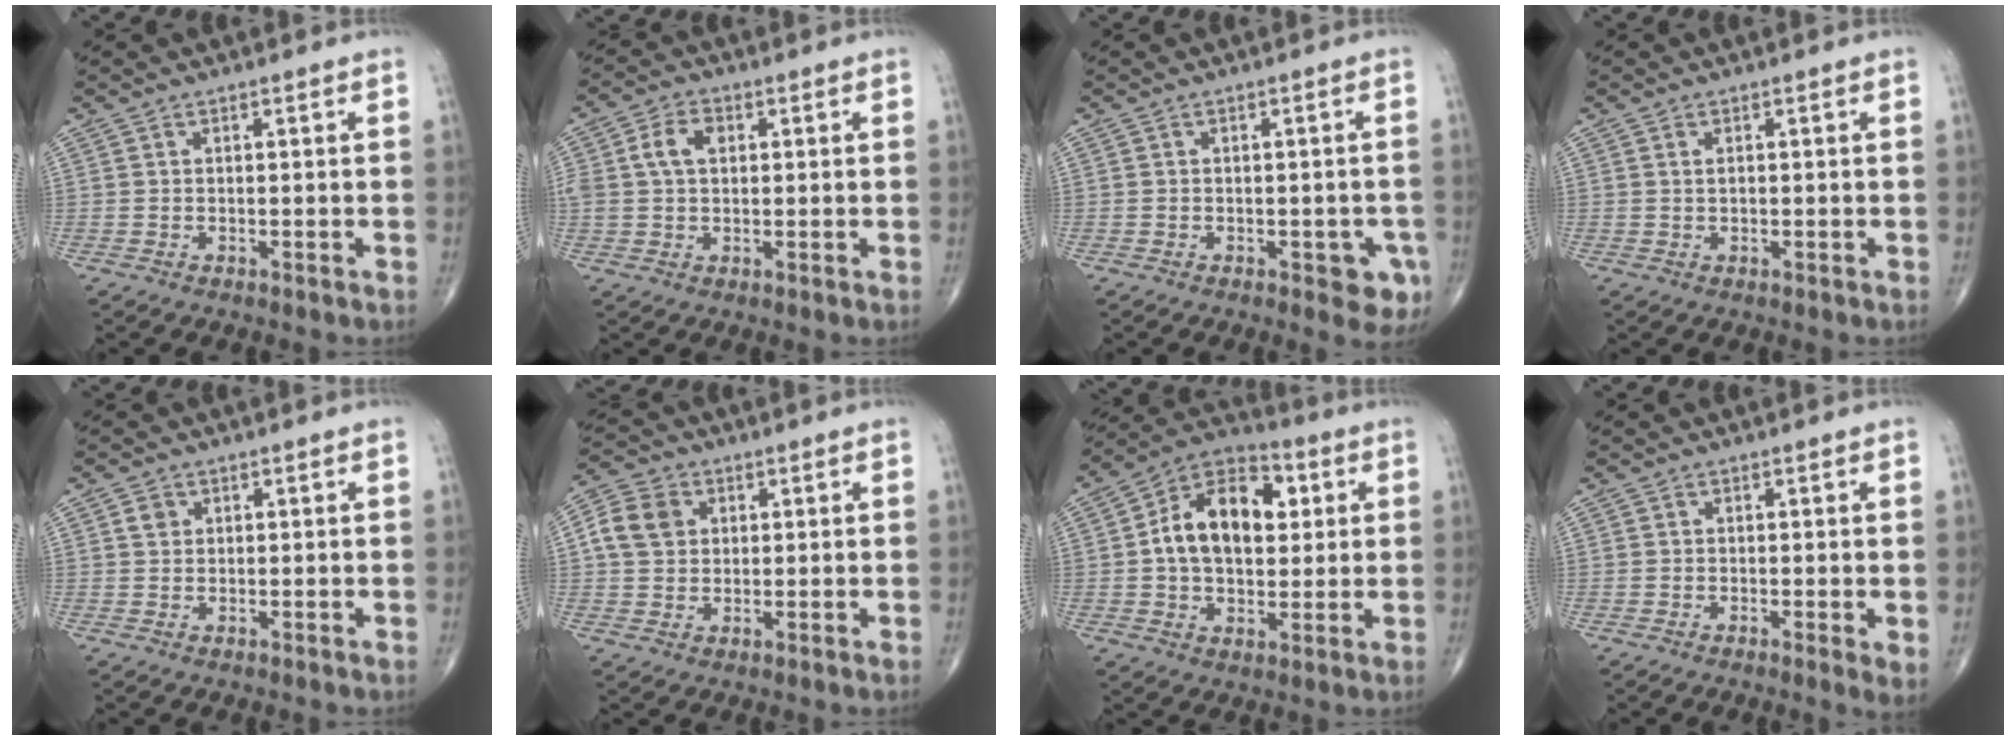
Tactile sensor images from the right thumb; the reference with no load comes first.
{"total": 6.1, "force": [1.4, 4.1, 4.3], "torque": [-0.085, 0.012, 0.026]}
{"total": 5.3, "force": [-2.2, 2.5, 4.1], "torque": [-0.025, 0.001, -0.024]}
{"total": 0.9, "force": [0.2, 0.5, 0.8], "torque": [-0.011, -0.001, 0.004]}
{"total": 1.7, "force": [0.6, 1.5, 0.7], "torque": [-0.007, -0.001, 0.007]}
{"total": 7.6, "force": [1.6, 6.3, 4.0], "torque": [-0.065, 0.006, 0.023]}
{"total": 16.6, "force": [2.8, 10.8, 12.4], "torque": [-0.169, 0.015, 0.038]}
{"total": 2.4, "force": [-0.3, 0.5, 2.3], "torque": [-0.041, -0.010, -0.011]}